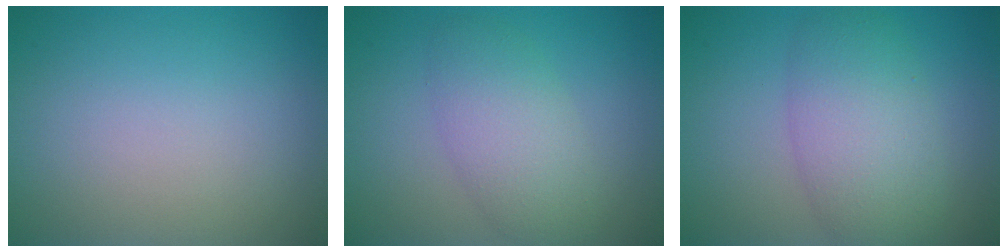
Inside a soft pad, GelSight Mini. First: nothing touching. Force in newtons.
{"total": 4.1, "press": 4.1, "slide": 0.3}
{"total": 5.9, "press": 5.9, "slide": 0.1}